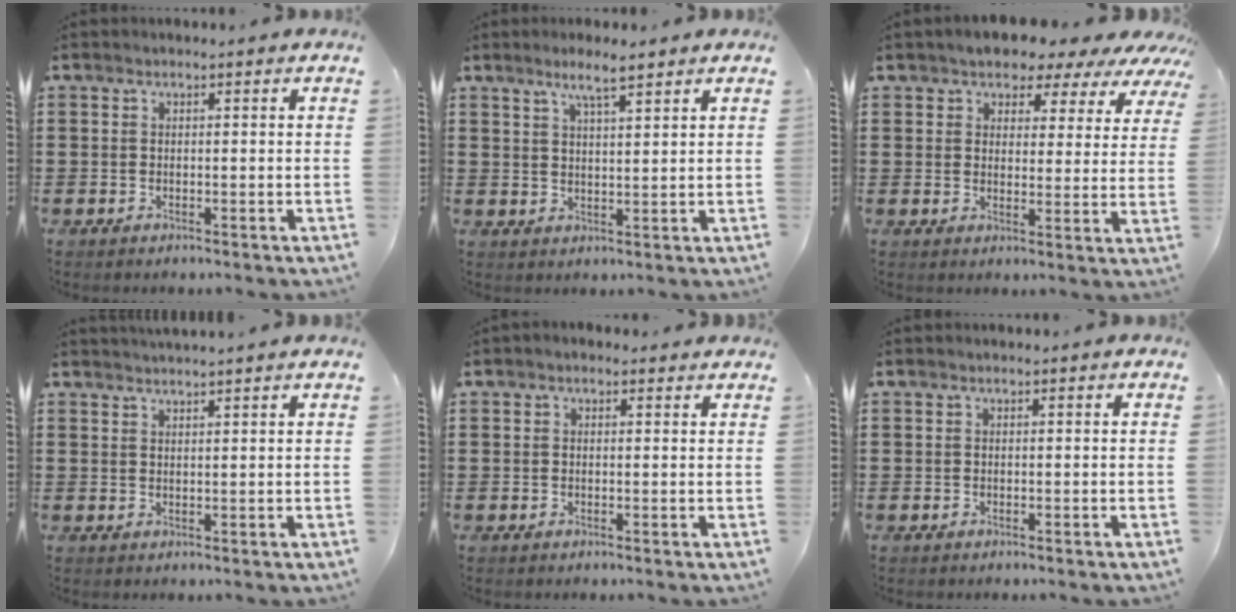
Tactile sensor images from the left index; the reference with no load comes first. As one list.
[{"total": 4.0, "force": [3.1, 0.3, 2.6], "torque": [-0.058, 0.002, 0.053]}, {"total": 4.8, "force": [4.3, 2.0, 0.7], "torque": [-0.026, -0.021, 0.070]}, {"total": 1.7, "force": [1.6, -0.4, 0.2], "torque": [-0.006, 0.000, 0.032]}, {"total": 0.7, "force": [0.4, 0.5, 0.3], "torque": [-0.007, 0.006, 0.006]}, {"total": 0.0}]